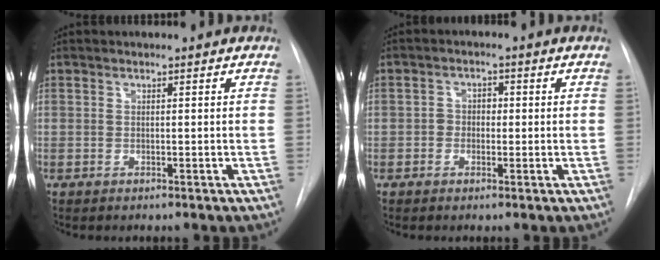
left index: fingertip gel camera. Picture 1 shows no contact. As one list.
[{"total": 2.3, "force": [-0.8, 1.8, 1.3], "torque": [-0.015, 0.009, -0.015]}]